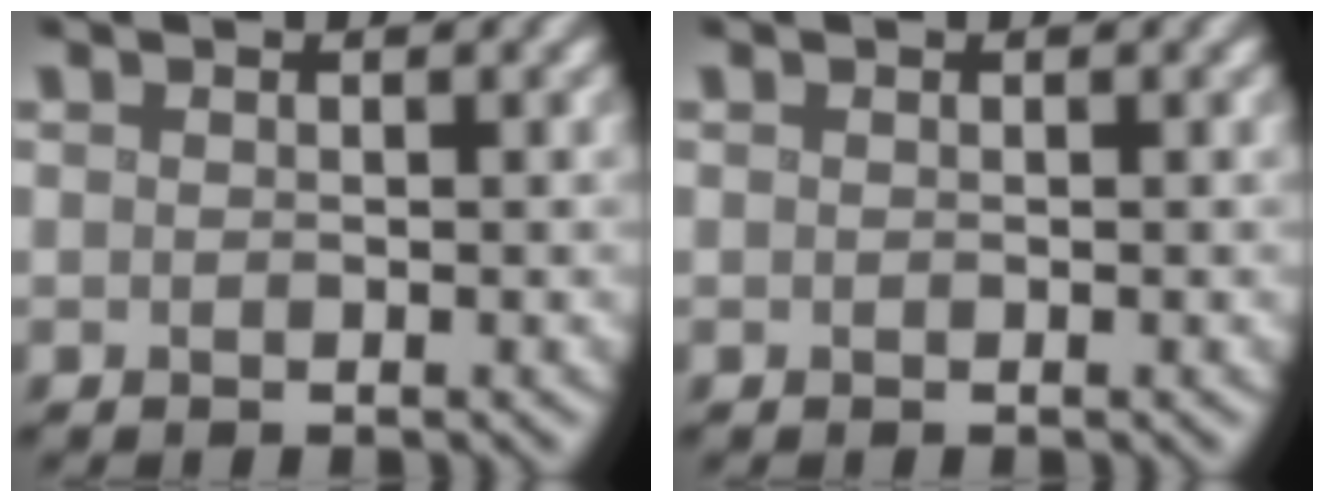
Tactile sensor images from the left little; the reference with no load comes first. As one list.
[{"total": 0.0}]